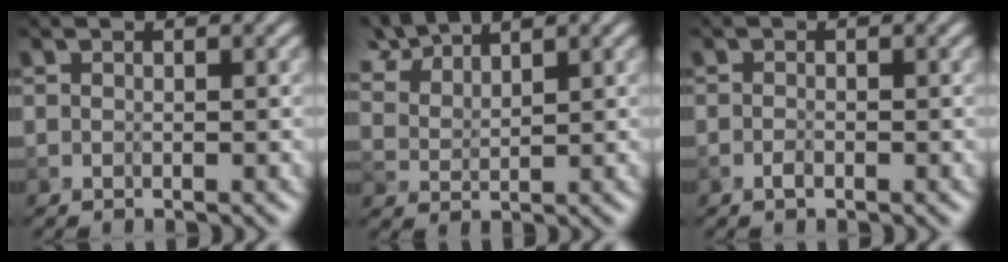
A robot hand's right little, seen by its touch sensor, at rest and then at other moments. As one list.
[{"total": 5.2, "force": [4.2, 2.0, 2.3], "torque": [-0.060, 0.011, 0.085]}, {"total": 0.8, "force": [-0.4, 0.3, 0.6], "torque": [-0.012, -0.001, -0.009]}]